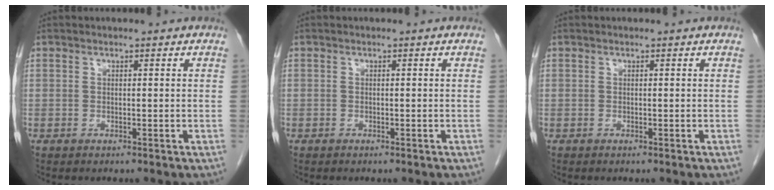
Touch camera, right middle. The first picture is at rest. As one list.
[{"total": 0.0}, {"total": 0.0}]